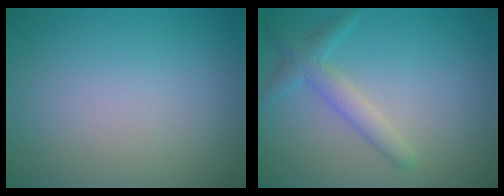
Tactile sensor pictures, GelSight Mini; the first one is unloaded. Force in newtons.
{"total": 2.5, "press": 2.5, "slide": 0.2}